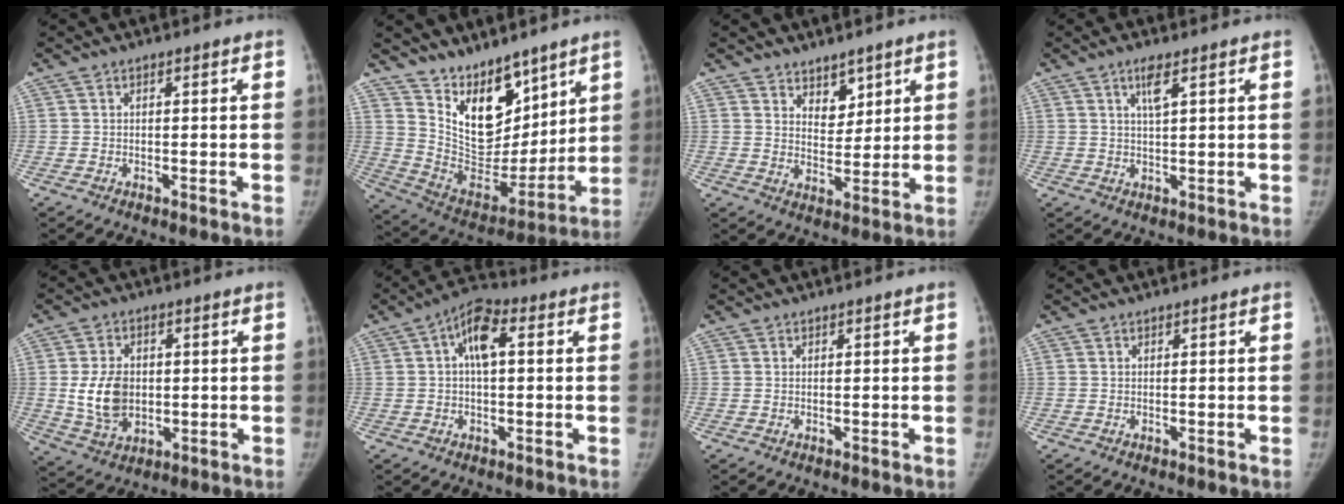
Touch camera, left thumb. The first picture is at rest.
{"total": 17.1, "force": [11.3, 9.2, 8.9], "torque": [-0.090, -0.083, 0.217]}
{"total": 5.2, "force": [3.7, 3.1, 2.0], "torque": [-0.001, -0.030, 0.066]}
{"total": 3.1, "force": [1.5, 0.7, 2.7], "torque": [-0.049, -0.006, 0.030]}
{"total": 9.7, "force": [0.2, 7.0, 6.7], "torque": [-0.103, -0.006, 0.012]}
{"total": 7.3, "force": [1.3, 3.6, 6.2], "torque": [-0.100, 0.024, 0.012]}
{"total": 0.0}
{"total": 0.0}